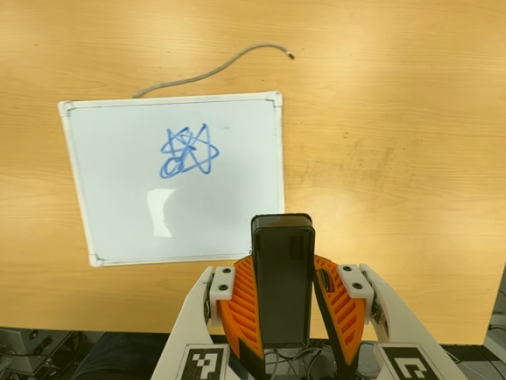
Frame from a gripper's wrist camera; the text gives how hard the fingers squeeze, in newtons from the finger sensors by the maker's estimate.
{"total": 6.1, "left": 5.8, "right": 6.4}